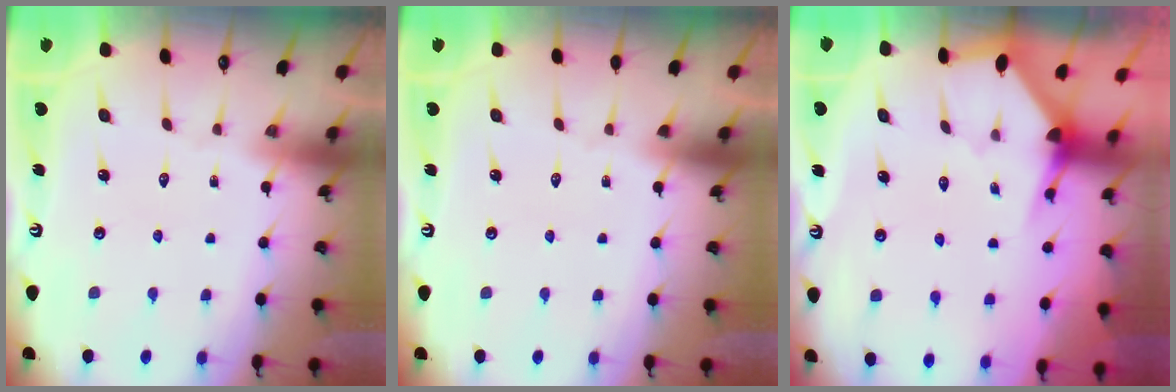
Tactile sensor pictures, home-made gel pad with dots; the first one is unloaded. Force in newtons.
{"total": 0.0}
{"total": 3.1, "press": 3.1, "slide": 0.3}